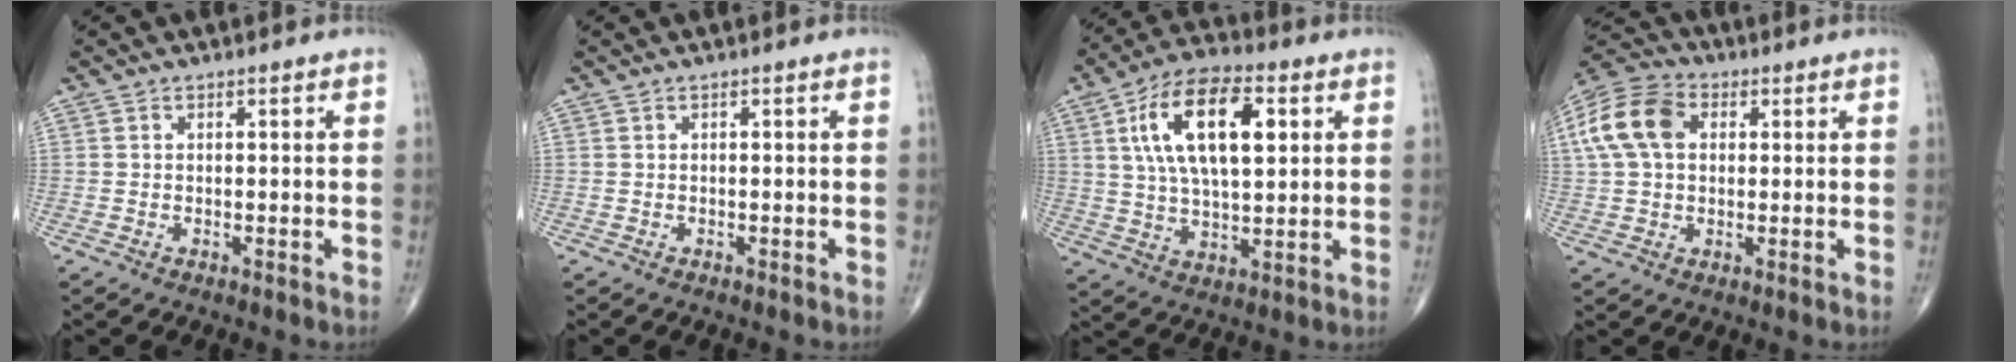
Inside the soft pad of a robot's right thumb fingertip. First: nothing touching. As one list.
[{"total": 0.0}, {"total": 17.3, "force": [4.9, 8.0, 14.5], "torque": [-0.250, 0.003, 0.085]}, {"total": 12.8, "force": [2.8, 8.9, 8.8], "torque": [-0.173, 0.025, 0.043]}]